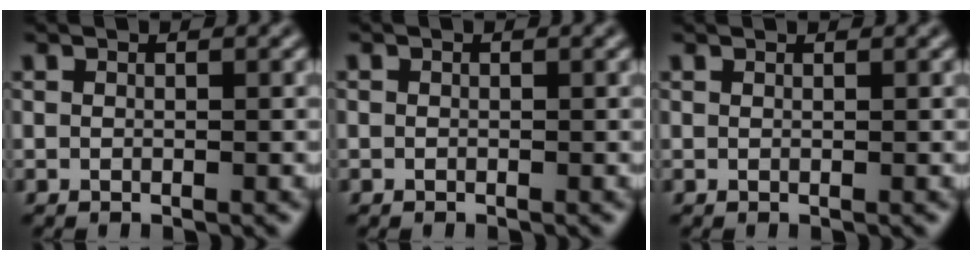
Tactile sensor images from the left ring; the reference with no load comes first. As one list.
[{"total": 0.6, "force": [-0.2, 0.5, -0.1], "torque": [0.006, -0.005, -0.006]}, {"total": 0.6, "force": [0.6, 0.0, 0.1], "torque": [-0.003, -0.003, 0.005]}]